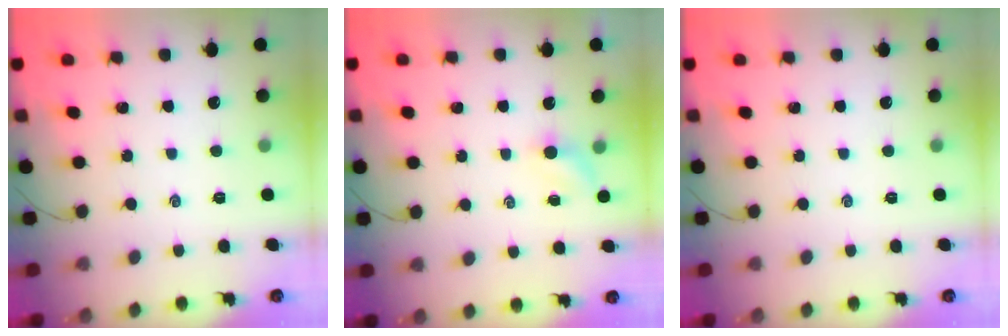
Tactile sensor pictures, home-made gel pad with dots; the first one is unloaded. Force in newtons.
{"total": 2.4, "press": 2.3, "slide": 0.7}
{"total": 0.0}